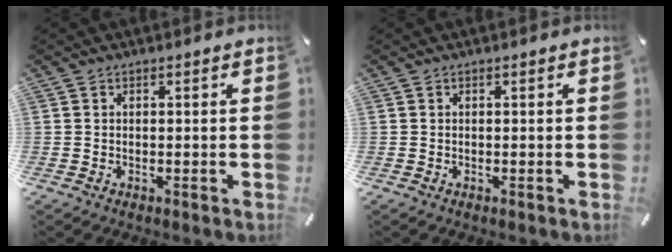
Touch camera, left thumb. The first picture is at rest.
{"total": 0.0}